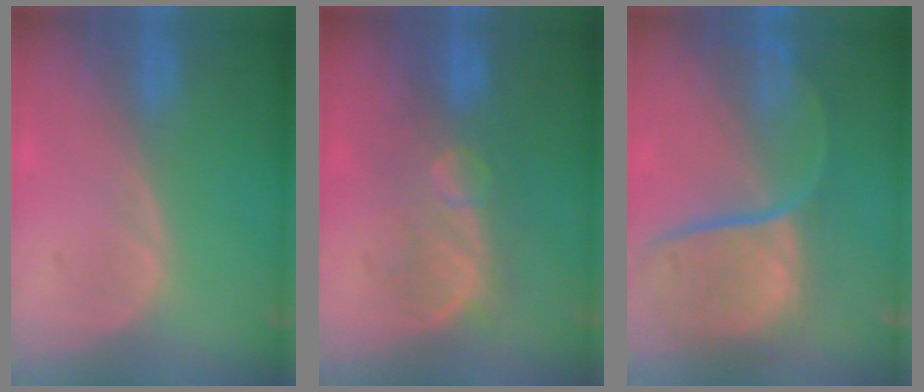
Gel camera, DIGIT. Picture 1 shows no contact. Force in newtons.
{"total": 8.2, "press": 7.8, "slide": 2.5}
{"total": 12.1, "press": 9.8, "slide": 7.0}